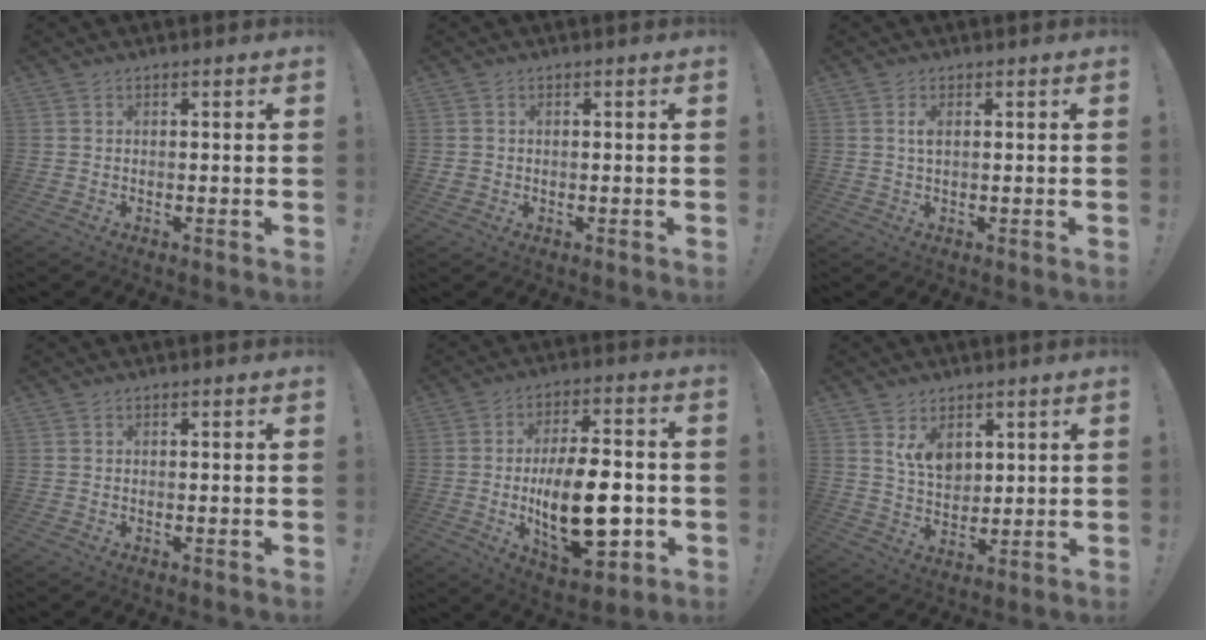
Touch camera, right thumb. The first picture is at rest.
{"total": 1.3, "force": [0.0, 1.3, 0.5], "torque": [-0.009, 0.002, 0.001]}
{"total": 2.1, "force": [0.5, 0.8, 1.9], "torque": [-0.039, 0.003, 0.006]}
{"total": 0.0}
{"total": 20.7, "force": [-3.6, 9.8, 17.9], "torque": [-0.293, 0.001, -0.051]}
{"total": 8.6, "force": [4.5, 5.8, 4.4], "torque": [-0.074, -0.025, 0.089]}